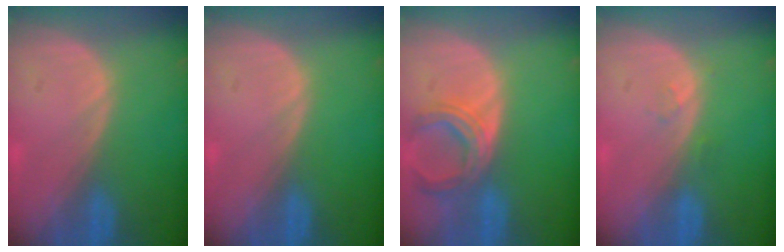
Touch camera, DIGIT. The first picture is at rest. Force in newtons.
{"total": 0.0}
{"total": 5.7, "press": 5.7, "slide": 0.5}
{"total": 1.1, "press": 1.0, "slide": 0.1}